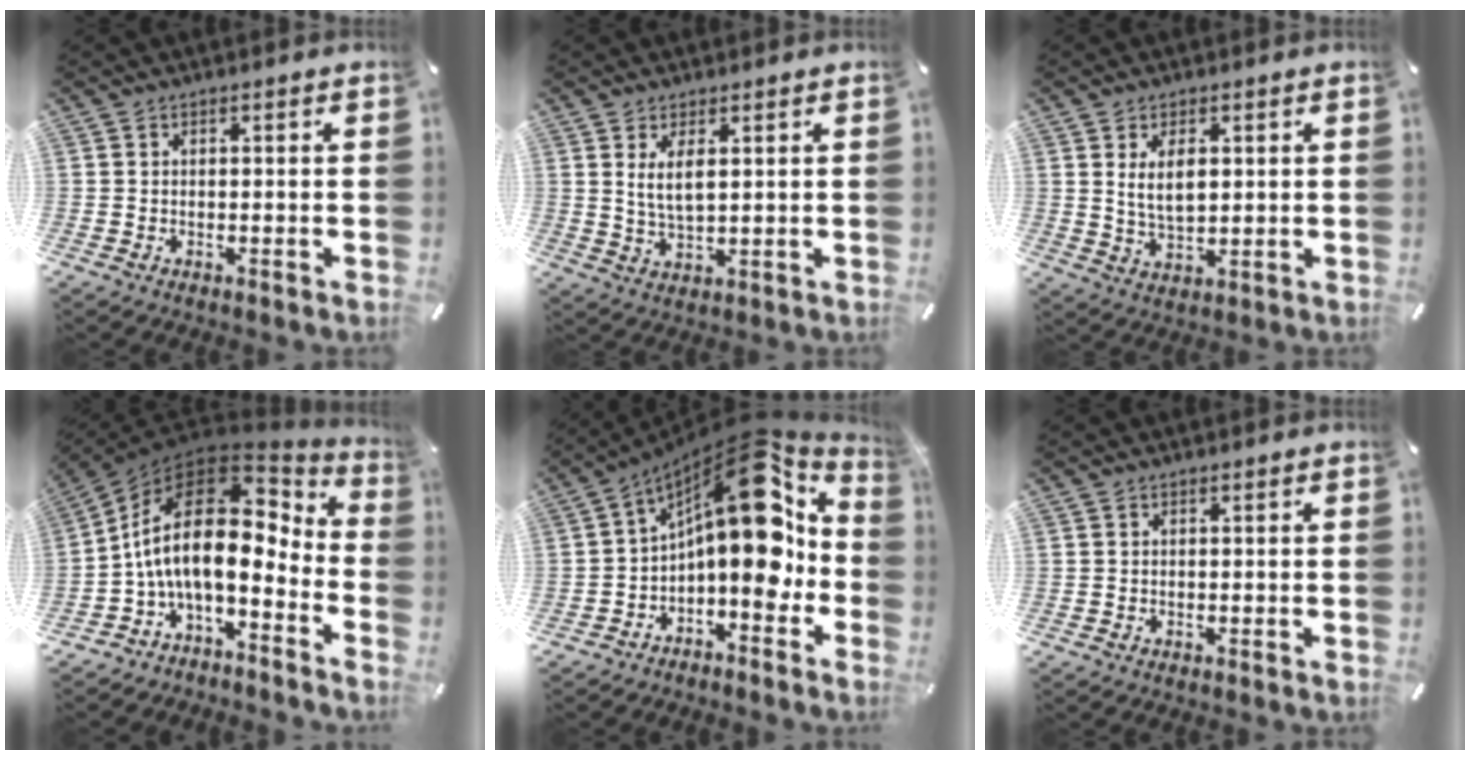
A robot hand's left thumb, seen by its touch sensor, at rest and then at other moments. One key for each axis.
{"total": 5.0, "fx": 2.0, "fy": 1.9, "fz": 4.2, "tx": -0.087, "ty": -0.005, "tz": 0.031}
{"total": 6.3, "fx": 1.7, "fy": 3.3, "fz": 5.1, "tx": -0.105, "ty": -0.006, "tz": 0.021}
{"total": 18.9, "fx": 1.1, "fy": 9.6, "fz": 16.2, "tx": -0.333, "ty": -0.033, "tz": 0.017}
{"total": 18.6, "fx": 4.5, "fy": 8.8, "fz": 15.8, "tx": -0.241, "ty": -0.051, "tz": 0.071}
{"total": 0.0}